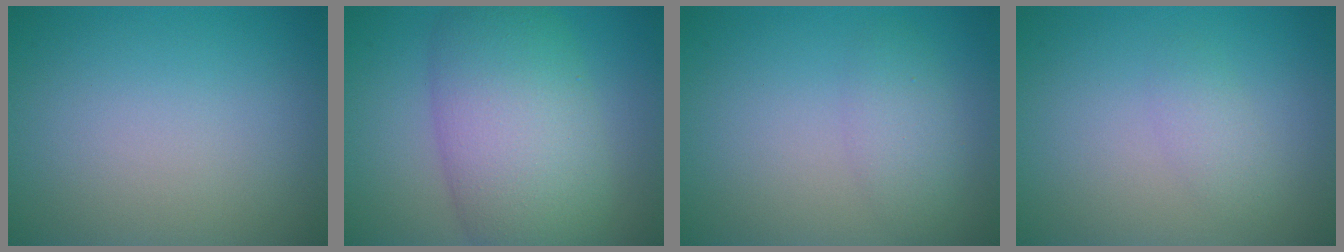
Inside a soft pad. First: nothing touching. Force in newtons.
{"total": 9.7, "press": 9.7, "slide": 0.3}
{"total": 2.2, "press": 2.2, "slide": 0.1}
{"total": 1.4, "press": 1.4, "slide": 0.0}